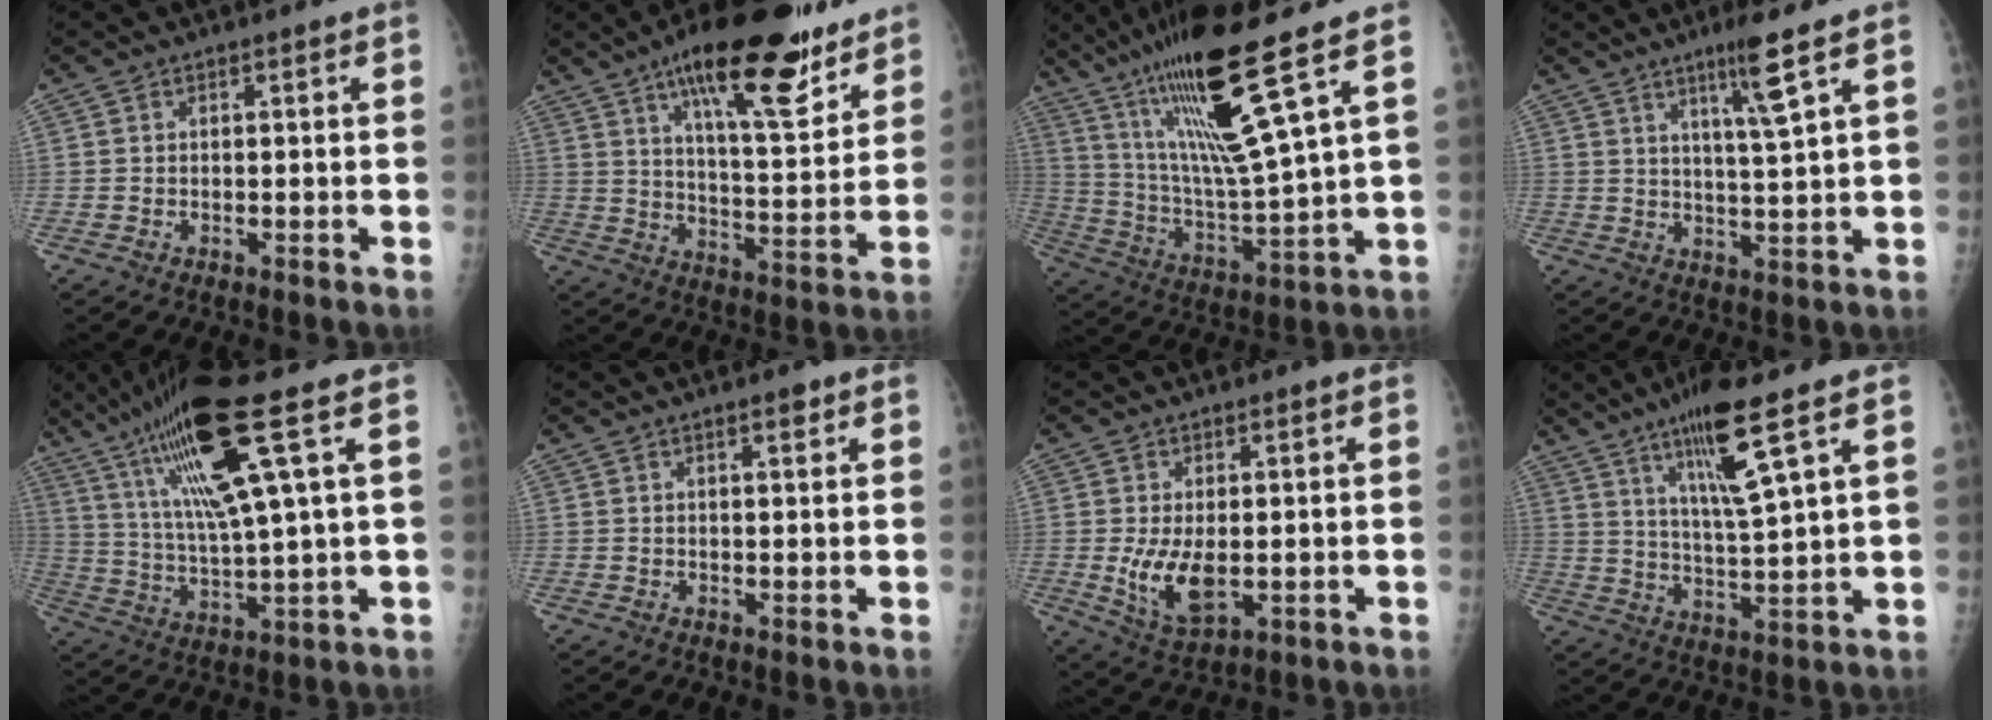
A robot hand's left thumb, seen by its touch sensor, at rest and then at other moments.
{"total": 20.9, "force": [13.6, 6.2, 14.6], "torque": [-0.191, -0.065, 0.214]}
{"total": 19.7, "force": [11.5, 0.8, 16.0], "torque": [-0.290, -0.058, 0.209]}
{"total": 7.4, "force": [4.2, -0.7, 6.0], "torque": [-0.107, -0.030, 0.078]}
{"total": 18.3, "force": [8.7, 1.3, 16.0], "torque": [-0.309, -0.022, 0.159]}
{"total": 2.0, "force": [1.3, 0.5, 1.4], "torque": [-0.017, -0.006, 0.019]}
{"total": 8.2, "force": [-0.3, 4.2, 7.1], "torque": [-0.123, -0.019, 0.006]}
{"total": 12.7, "force": [7.0, 0.9, 10.6], "torque": [-0.193, -0.039, 0.128]}